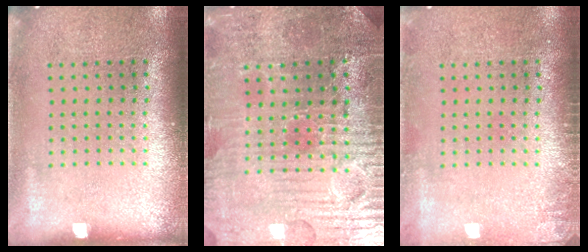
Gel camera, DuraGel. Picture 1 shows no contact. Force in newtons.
{"total": 3.6, "press": 3.6, "slide": 0.4}
{"total": 1.1, "press": 1.1, "slide": 0.2}